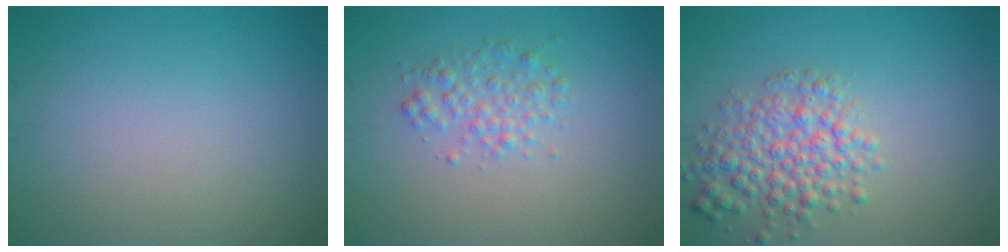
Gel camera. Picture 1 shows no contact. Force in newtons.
{"total": 2.0, "press": 2.0, "slide": 0.0}
{"total": 4.6, "press": 4.6, "slide": 0.2}